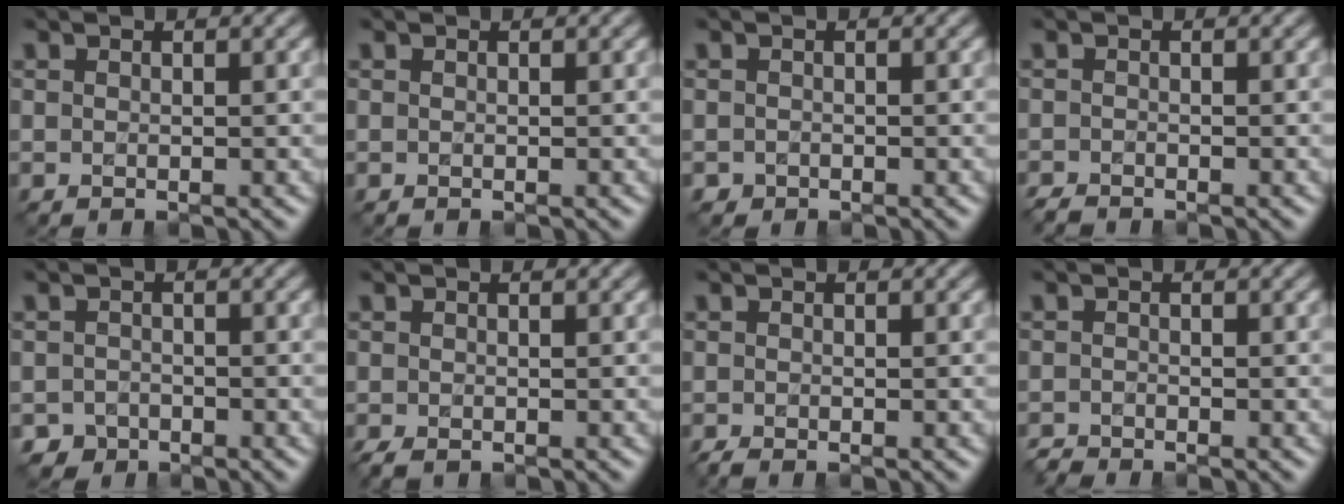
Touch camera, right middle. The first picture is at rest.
{"total": 0.0}
{"total": 0.5, "force": [-0.2, 0.5, 0.0], "torque": [0.001, 0.000, -0.002]}
{"total": 1.3, "force": [-1.2, 0.1, 0.3], "torque": [-0.009, -0.008, -0.026]}
{"total": 1.9, "force": [-1.5, 1.2, -0.1], "torque": [0.008, -0.009, -0.029]}
{"total": 1.1, "force": [-0.8, 0.4, 0.6], "torque": [-0.021, -0.008, -0.014]}
{"total": 0.7, "force": [-0.6, 0.0, 0.4], "torque": [-0.010, -0.003, -0.013]}
{"total": 1.2, "force": [-1.2, -0.1, -0.1], "torque": [0.000, -0.006, -0.028]}